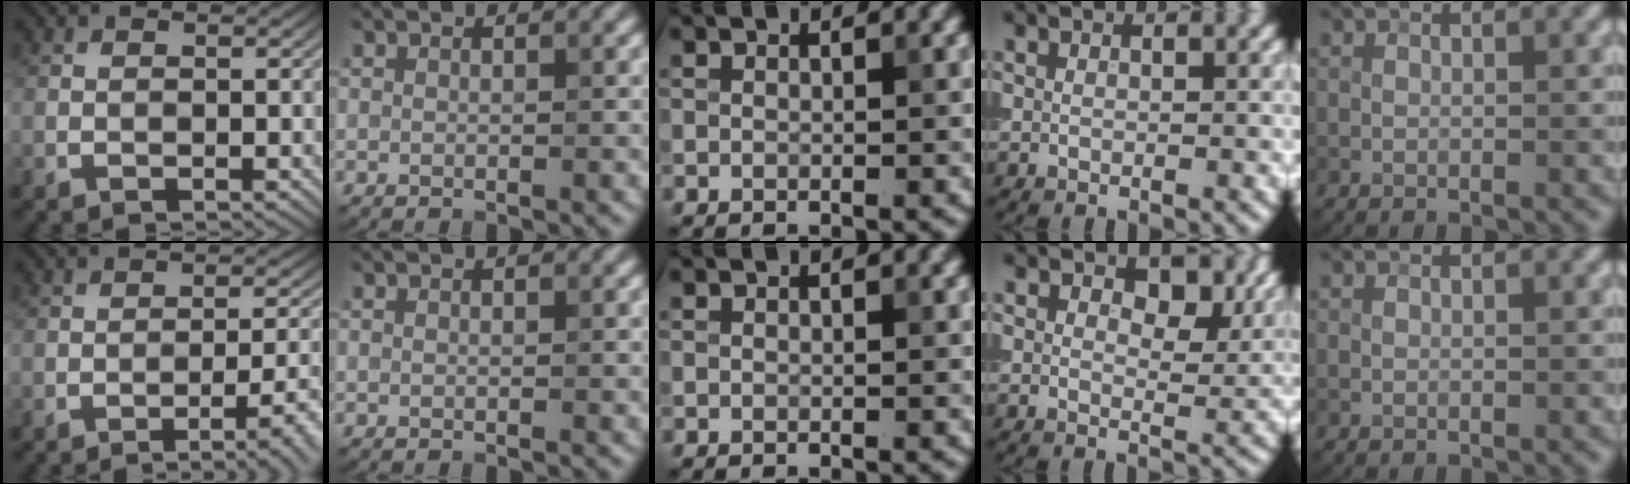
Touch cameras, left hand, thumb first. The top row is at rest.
{"thumb": {"total": 6.9, "force": [-3.3, 1.8, 5.8], "torque": [-0.084, 0.002, -0.045]}, "ring": {"total": 4.5, "force": [2.2, 2.5, 3.0], "torque": [-0.045, -0.007, 0.028]}}